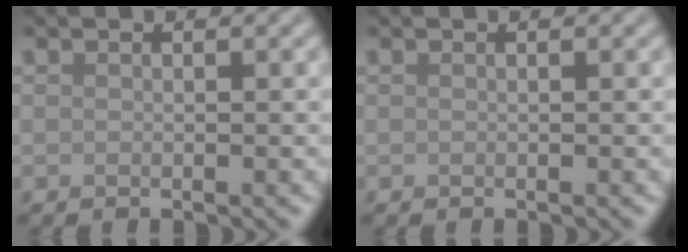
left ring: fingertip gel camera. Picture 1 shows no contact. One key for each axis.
{"total": 0.0}